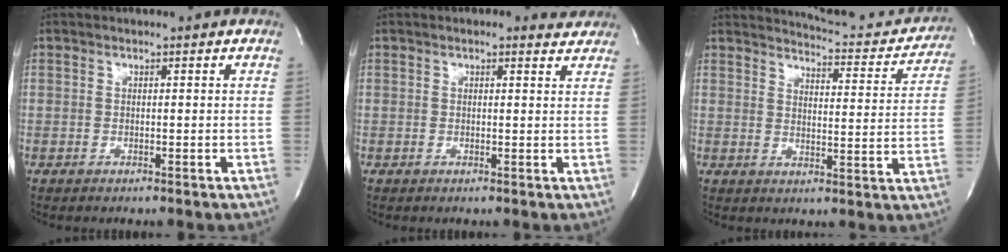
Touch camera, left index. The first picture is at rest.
{"total": 2.5, "force": [2.0, 1.0, 1.0], "torque": [-0.014, 0.003, 0.013]}
{"total": 13.0, "force": [12.7, 1.5, 2.1], "torque": [-0.020, -0.041, 0.142]}